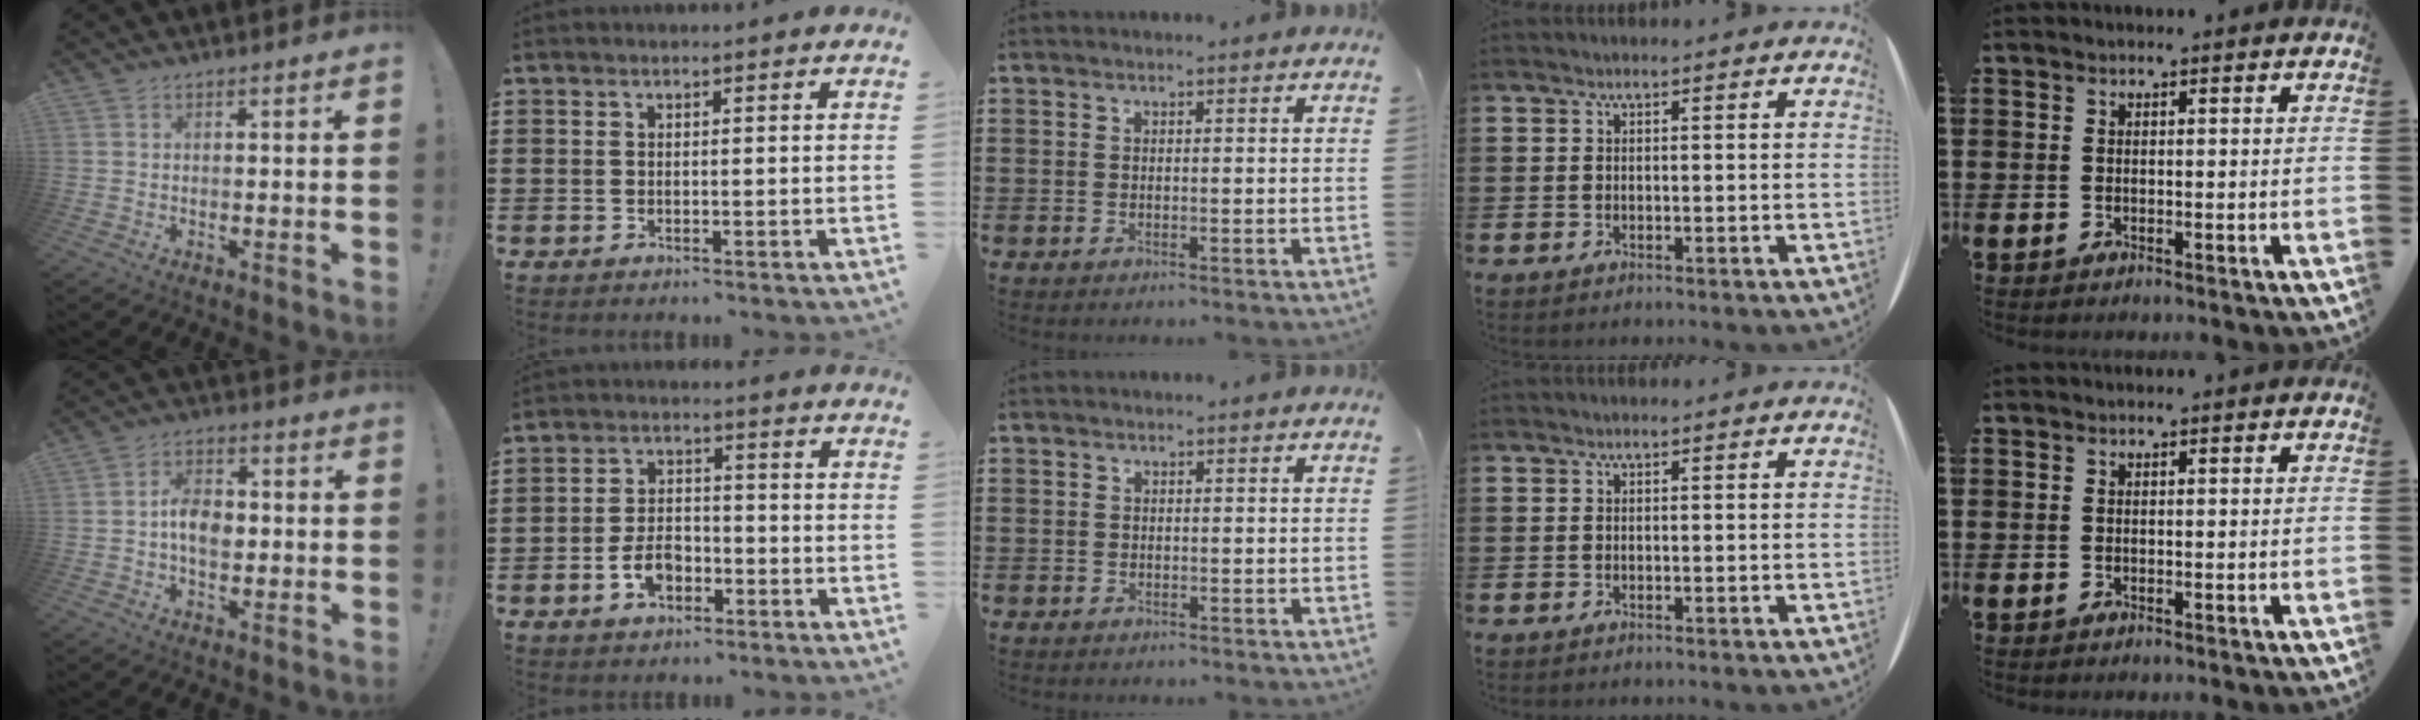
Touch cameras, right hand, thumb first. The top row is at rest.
{"thumb": {"total": 7.4, "force": [-0.9, 5.3, 5.1], "torque": [-0.073, 0.012, -0.018]}, "index": {"total": 4.9, "force": [-2.3, 3.0, 3.1], "torque": [-0.068, 0.004, -0.046]}, "middle": {"total": 0.7, "force": [-0.5, 0.5, -0.1], "torque": [0.001, 0.001, -0.011]}}